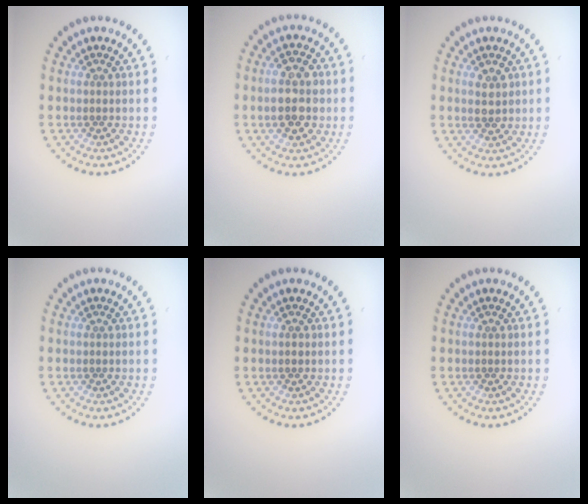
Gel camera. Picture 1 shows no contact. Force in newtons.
{"total": 4.4, "press": 4.3, "slide": 0.5}
{"total": 1.8, "press": 1.8, "slide": 0.1}
{"total": 0.0}
{"total": 0.7, "press": 0.7, "slide": 0.1}
{"total": 0.0}